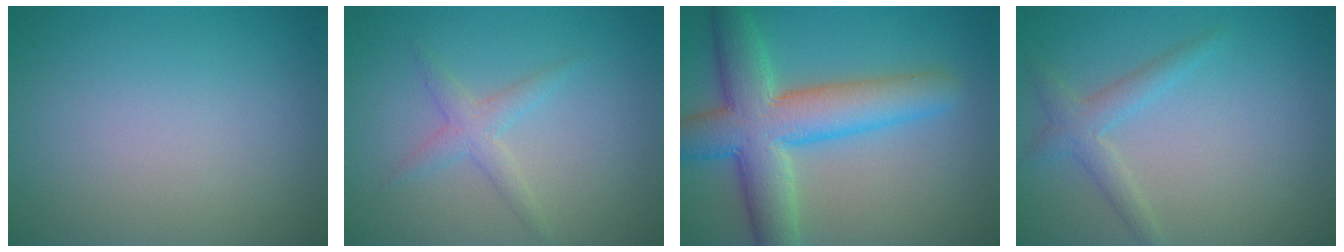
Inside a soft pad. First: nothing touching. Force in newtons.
{"total": 2.0, "press": 2.0, "slide": 0.1}
{"total": 8.9, "press": 8.9, "slide": 0.4}
{"total": 3.3, "press": 3.3, "slide": 0.2}